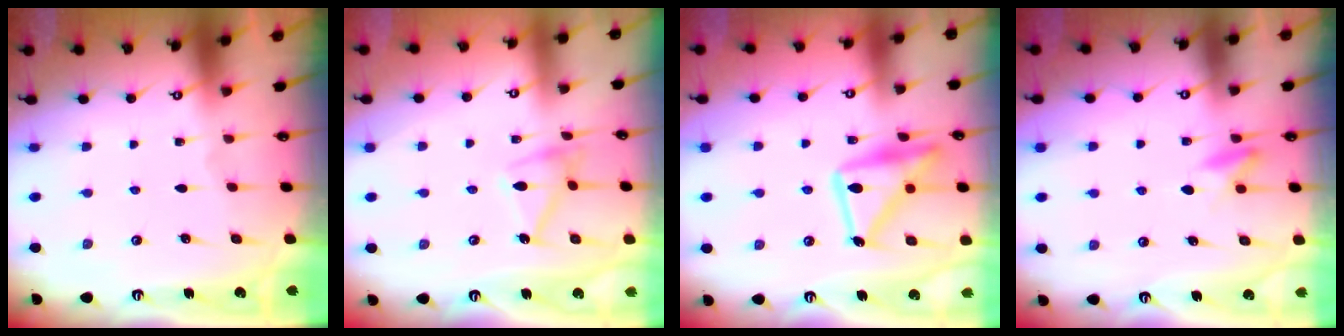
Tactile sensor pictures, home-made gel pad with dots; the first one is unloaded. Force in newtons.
{"total": 13.3, "press": 13.3, "slide": 0.2}
{"total": 17.9, "press": 17.8, "slide": 1.4}
{"total": 5.8, "press": 5.7, "slide": 1.3}